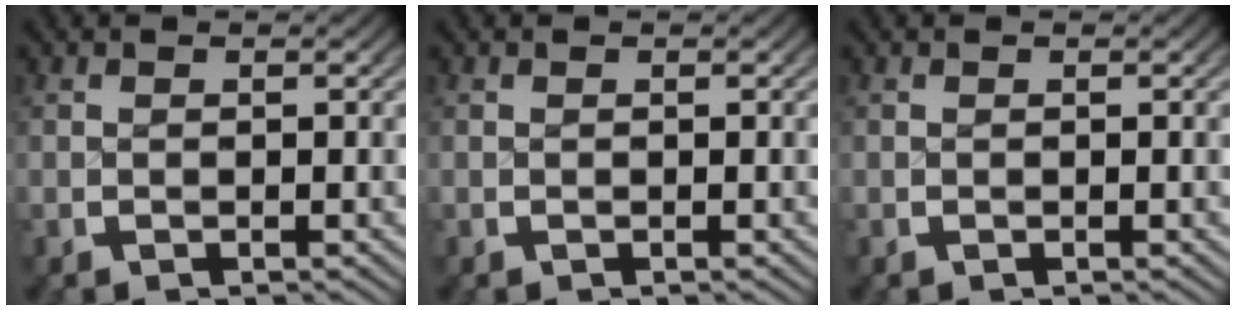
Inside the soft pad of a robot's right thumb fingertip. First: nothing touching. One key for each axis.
{"total": 0.0}
{"total": 0.0}